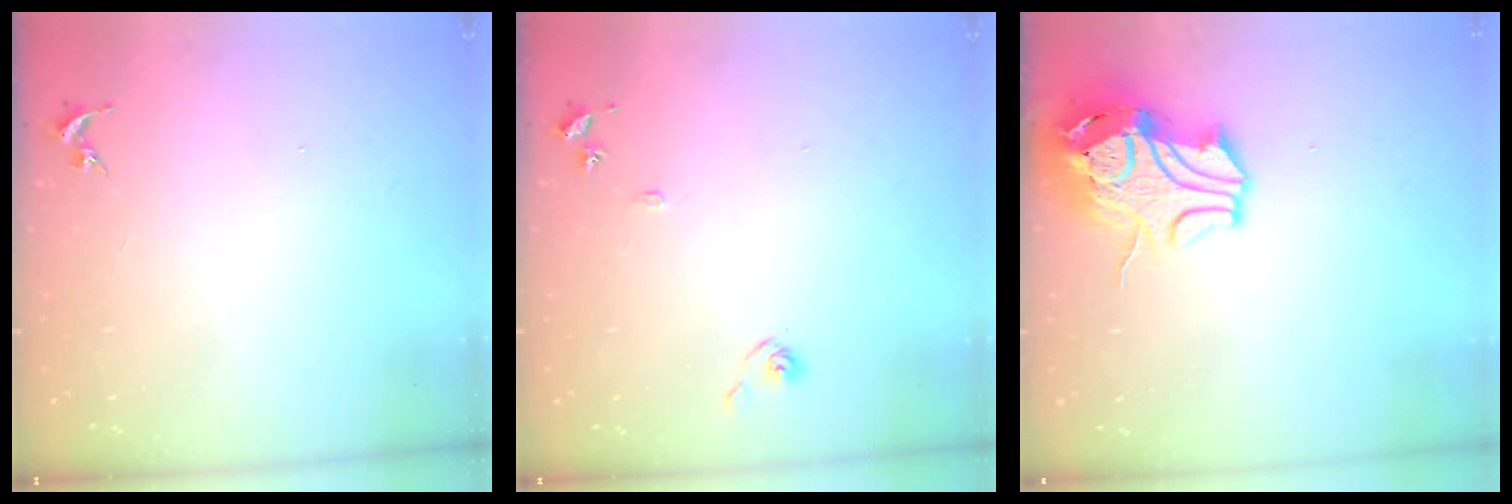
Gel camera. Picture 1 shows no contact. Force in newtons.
{"total": 7.2, "press": 7.2, "slide": 0.7}
{"total": 12.8, "press": 12.7, "slide": 1.8}